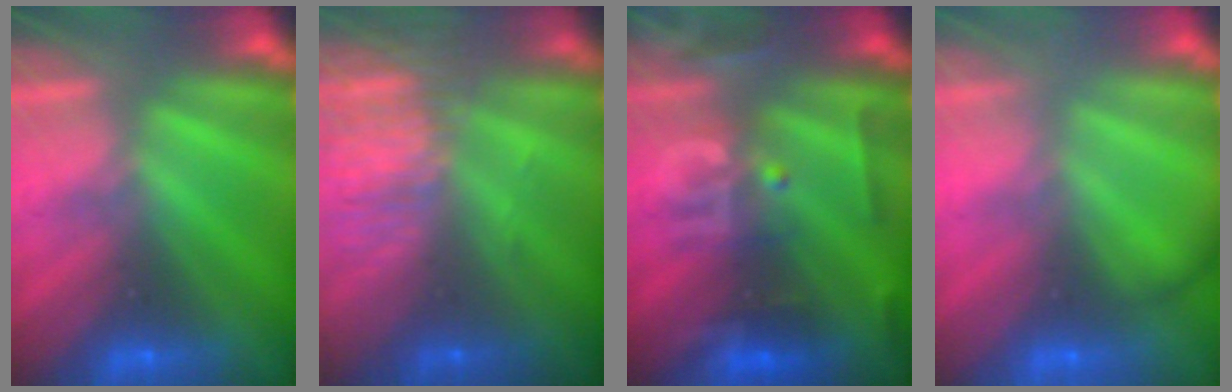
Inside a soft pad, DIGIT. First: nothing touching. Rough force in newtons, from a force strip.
{"total": 8.9}
{"total": 2.8}
{"total": 2.1}